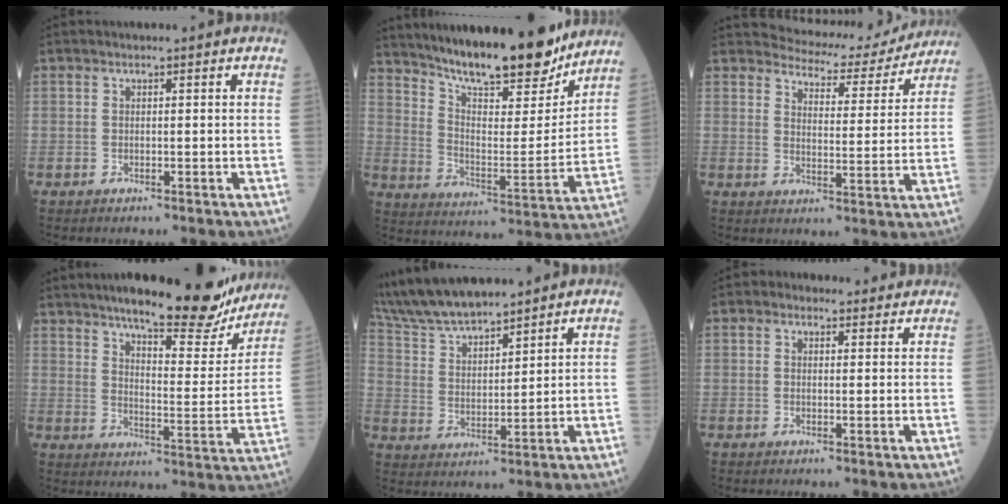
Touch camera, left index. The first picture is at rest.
{"total": 20.4, "force": [17.5, 3.7, 9.7], "torque": [-0.158, -0.018, 0.265]}
{"total": 10.8, "force": [10.5, 2.7, 0.8], "torque": [-0.005, -0.016, 0.123]}
{"total": 20.6, "force": [17.3, 4.2, 10.4], "torque": [-0.140, -0.023, 0.222]}
{"total": 12.2, "force": [11.1, 2.0, 4.5], "torque": [-0.099, 0.016, 0.217]}
{"total": 2.7, "force": [1.9, 1.9, 0.4], "torque": [-0.002, 0.014, 0.020]}